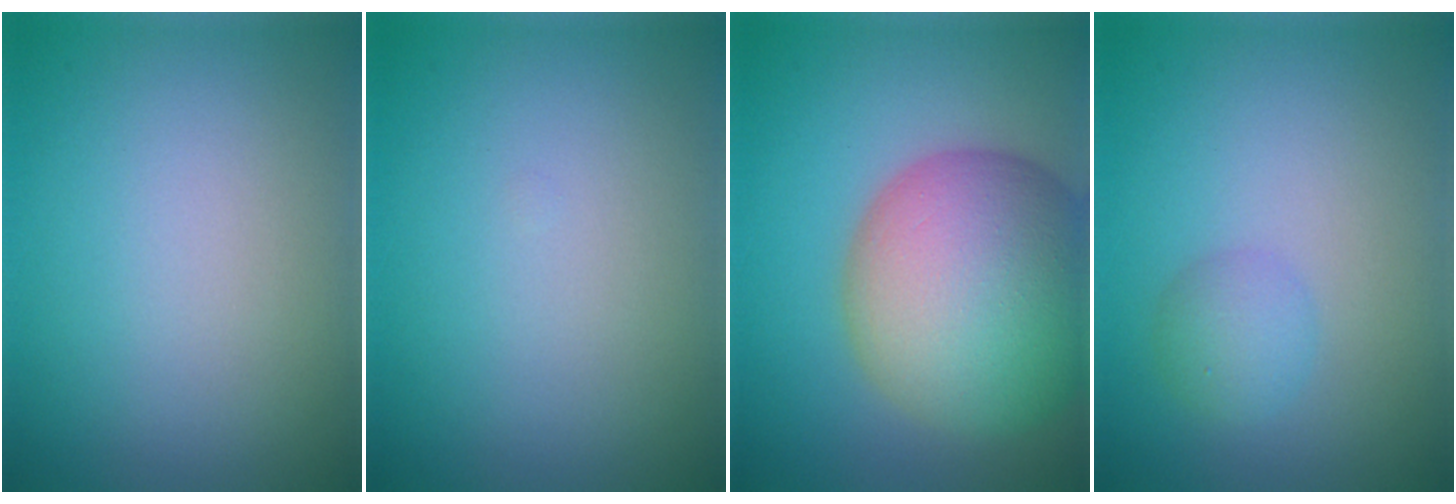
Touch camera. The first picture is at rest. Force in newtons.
{"total": 0.0}
{"total": 13.9, "press": 13.9, "slide": 0.9}
{"total": 2.0, "press": 2.0, "slide": 0.1}